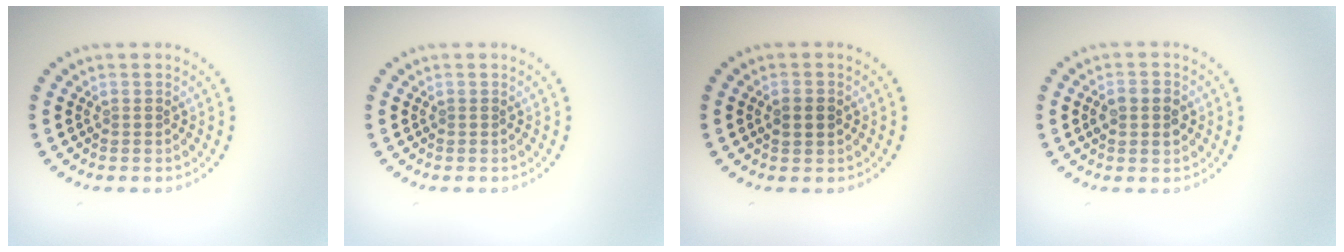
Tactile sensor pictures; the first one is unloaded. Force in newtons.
{"total": 0.0}
{"total": 2.1, "press": 2.1, "slide": 0.2}
{"total": 2.8, "press": 2.8, "slide": 0.0}